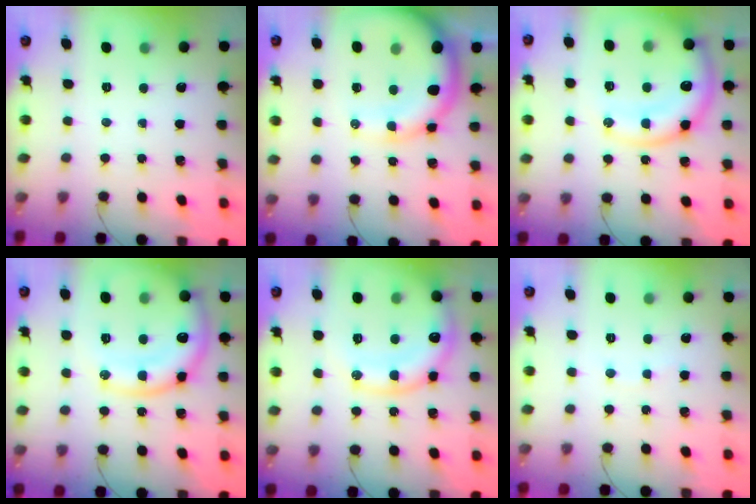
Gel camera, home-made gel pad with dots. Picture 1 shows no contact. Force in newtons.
{"total": 15.6, "press": 15.3, "slide": 2.6}
{"total": 18.2, "press": 17.9, "slide": 3.1}
{"total": 19.6, "press": 19.5, "slide": 2.4}
{"total": 20.1, "press": 19.8, "slide": 3.5}
{"total": 3.8, "press": 3.8, "slide": 0.6}